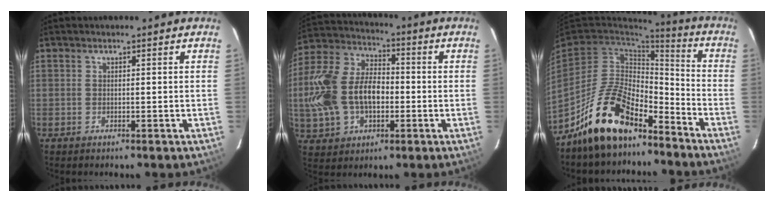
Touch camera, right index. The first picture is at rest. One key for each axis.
{"total": 18.5, "fx": -2.2, "fy": 12.3, "fz": 13.7, "tx": -0.316, "ty": 0.020, "tz": -0.030}
{"total": 16.7, "fx": -12.0, "fy": 7.3, "fz": 8.9, "tx": -0.186, "ty": 0.018, "tz": -0.206}